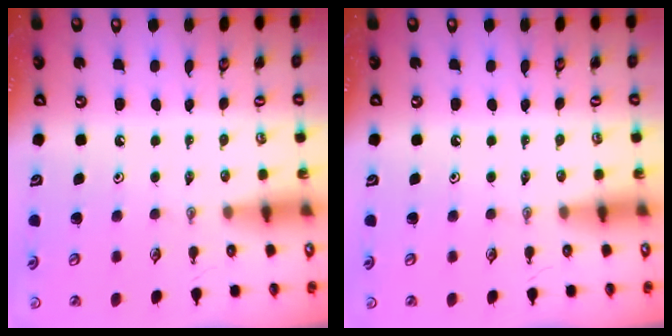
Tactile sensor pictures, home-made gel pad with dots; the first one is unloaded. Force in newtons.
{"total": 0.0}